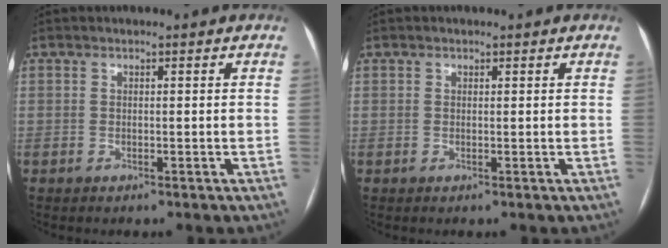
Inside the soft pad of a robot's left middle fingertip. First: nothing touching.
{"total": 0.0}